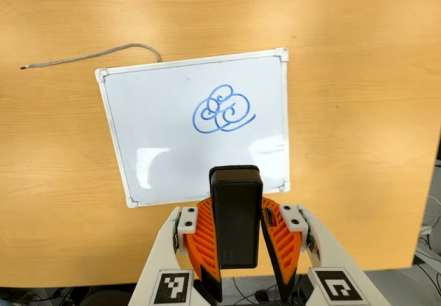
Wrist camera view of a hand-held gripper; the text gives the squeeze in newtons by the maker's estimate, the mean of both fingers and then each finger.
{"total": 8.9, "left": 7.4, "right": 10.3}